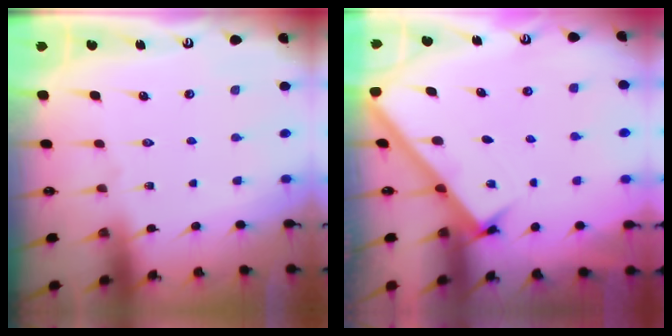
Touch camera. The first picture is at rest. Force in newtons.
{"total": 2.3, "press": 2.3, "slide": 0.3}